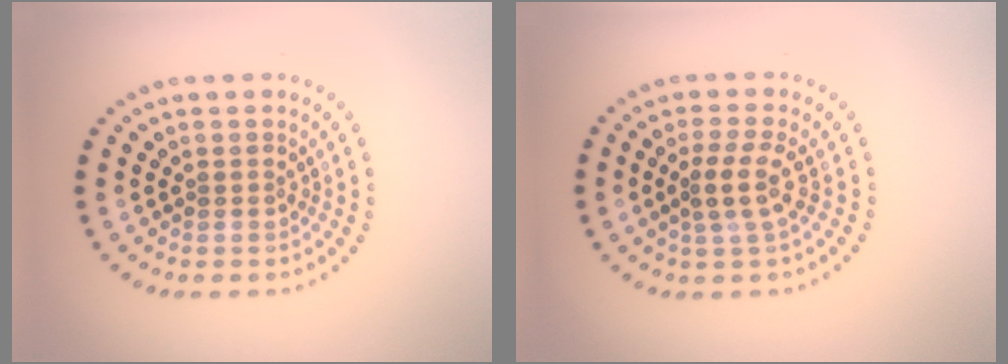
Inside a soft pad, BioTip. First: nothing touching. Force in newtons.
{"total": 2.5, "press": 2.0, "slide": 1.4}